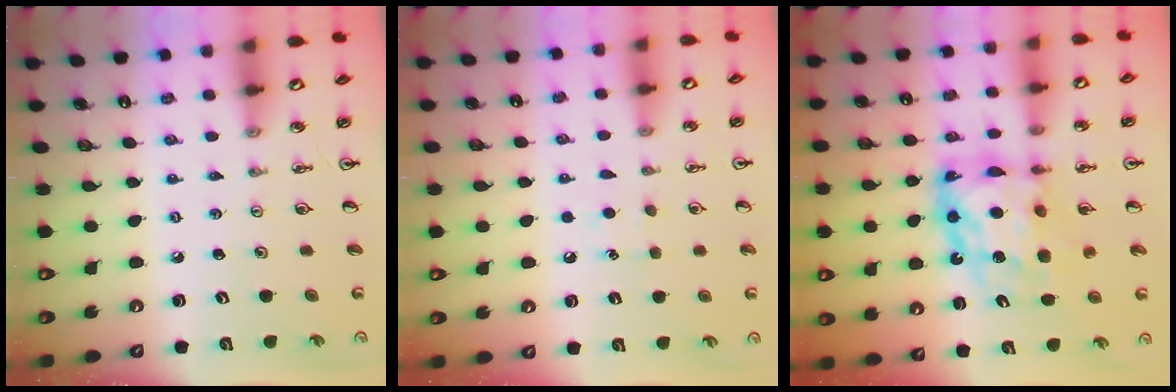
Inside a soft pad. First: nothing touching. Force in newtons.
{"total": 5.4, "press": 5.4, "slide": 0.7}
{"total": 12.2, "press": 12.1, "slide": 1.2}